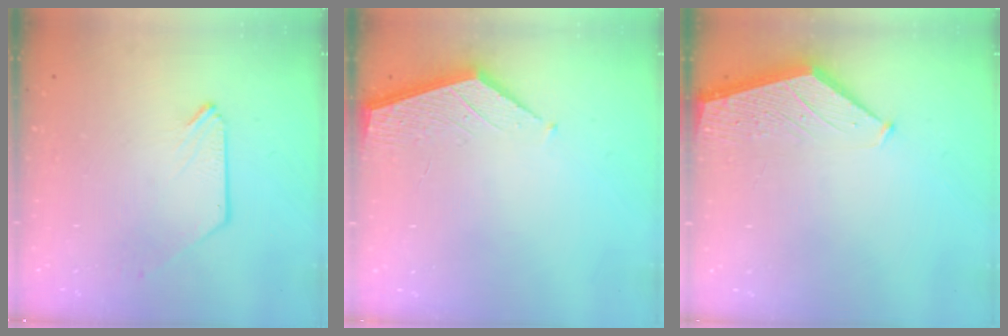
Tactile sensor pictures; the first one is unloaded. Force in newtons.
{"total": 2.1, "press": 2.1, "slide": 0.2}
{"total": 2.4, "press": 2.4, "slide": 0.3}